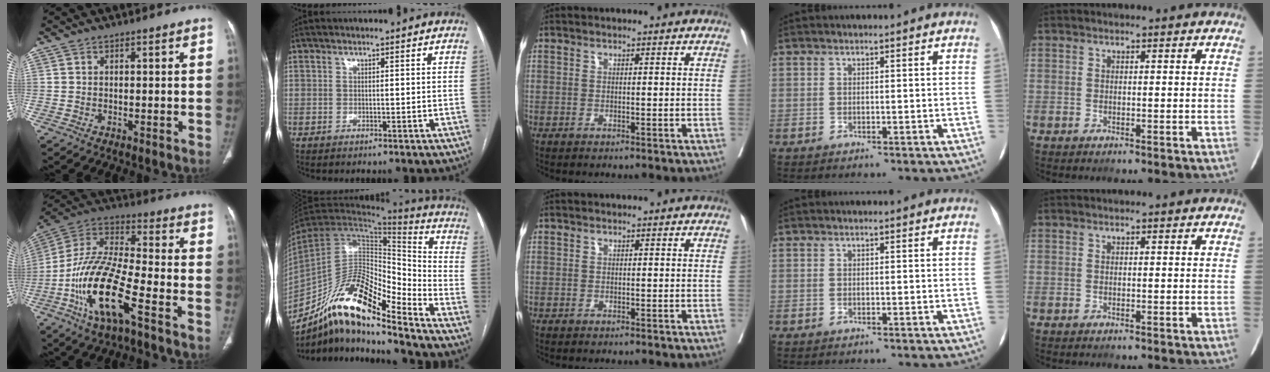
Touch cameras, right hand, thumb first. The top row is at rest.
{"thumb": {"total": 17.5, "force": [-7.4, 5.2, 15.0], "torque": [-0.302, 0.039, -0.140]}, "index": {"total": 18.1, "force": [-13.0, 3.5, 12.1], "torque": [-0.221, 0.021, -0.233]}}